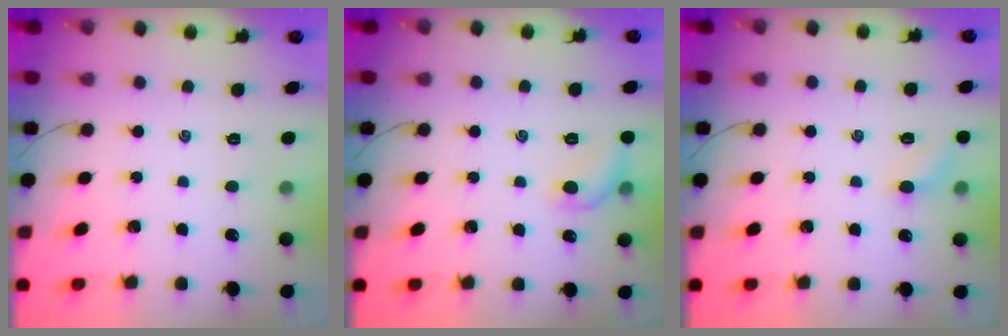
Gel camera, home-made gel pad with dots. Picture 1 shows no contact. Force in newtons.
{"total": 7.8, "press": 7.7, "slide": 1.0}
{"total": 5.7, "press": 5.4, "slide": 1.8}